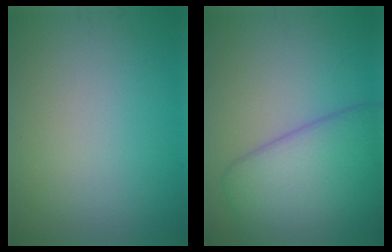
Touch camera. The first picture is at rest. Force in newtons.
{"total": 7.8, "press": 7.8, "slide": 0.5}